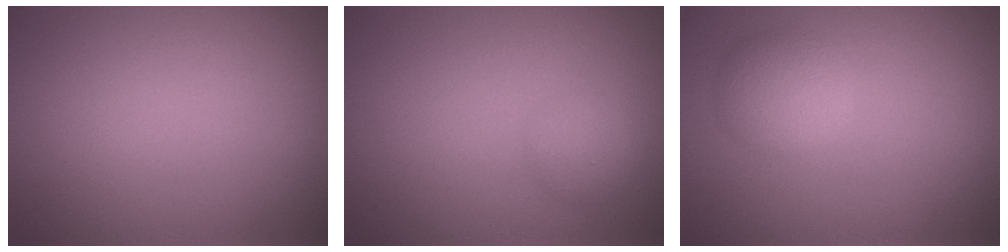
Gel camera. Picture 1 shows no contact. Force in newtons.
{"total": 1.6, "press": 1.6, "slide": 0.1}
{"total": 2.8, "press": 2.8, "slide": 0.1}